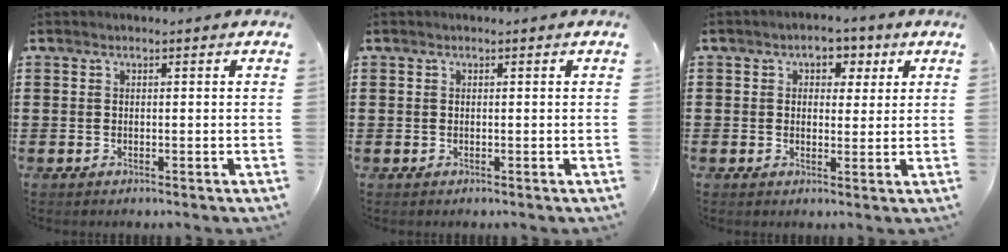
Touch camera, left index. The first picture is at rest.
{"total": 0.0}
{"total": 3.6, "force": [1.6, 3.0, 1.0], "torque": [-0.029, 0.010, 0.024]}